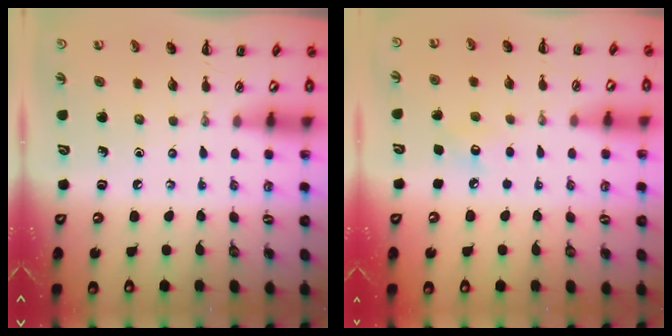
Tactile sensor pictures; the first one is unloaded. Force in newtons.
{"total": 4.8, "press": 4.6, "slide": 1.2}